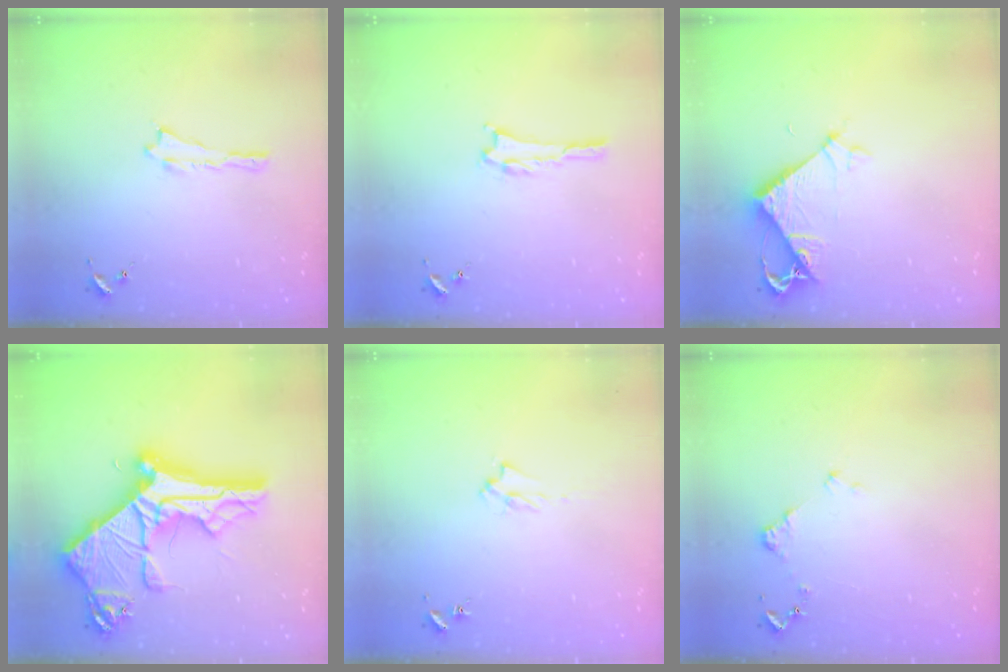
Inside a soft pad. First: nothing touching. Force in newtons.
{"total": 0.5, "press": 0.5, "slide": 0.1}
{"total": 5.9, "press": 5.8, "slide": 0.5}
{"total": 16.9, "press": 16.8, "slide": 1.7}
{"total": 1.7, "press": 1.6, "slide": 0.3}
{"total": 1.2, "press": 1.2, "slide": 0.2}